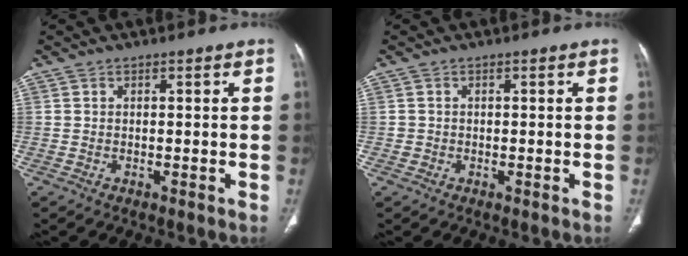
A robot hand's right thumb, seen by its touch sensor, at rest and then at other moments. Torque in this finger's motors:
{"motor_torque": [0.09, -0.14, 0.10, 0.34, -0.01]}